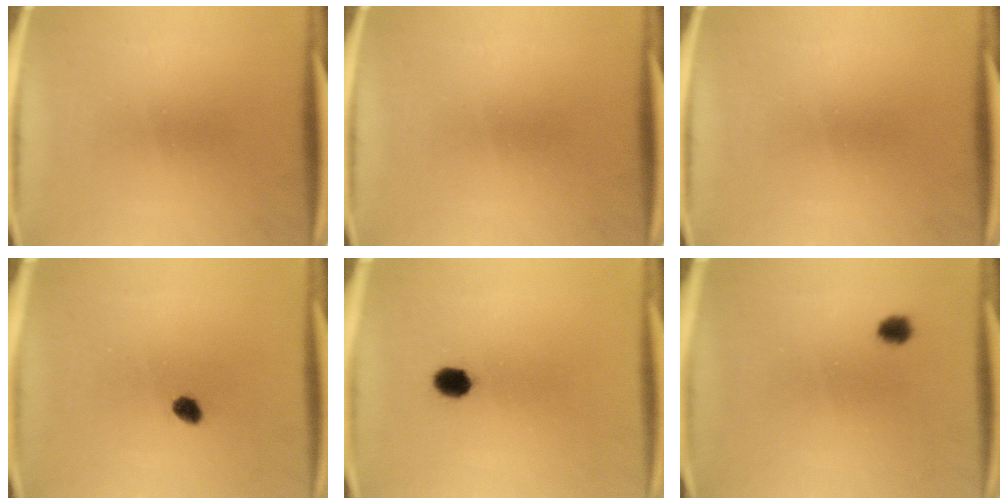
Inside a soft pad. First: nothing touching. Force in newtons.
{"total": 0.0}
{"total": 0.0}
{"total": 2.2}
{"total": 3.8}
{"total": 2.1}